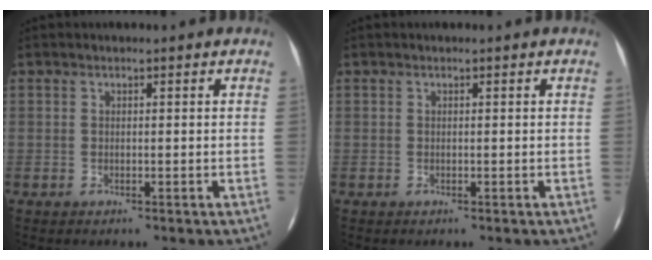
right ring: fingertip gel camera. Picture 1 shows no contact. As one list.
[{"total": 0.0}]